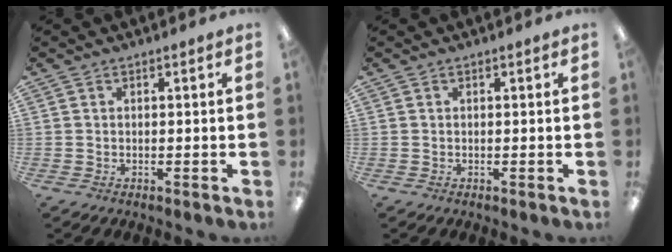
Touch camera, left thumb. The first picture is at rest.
{"total": 0.0}